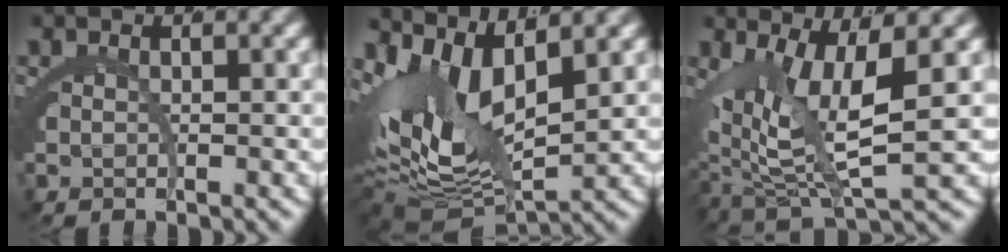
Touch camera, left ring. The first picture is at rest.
{"total": 9.7, "force": [-1.3, 6.0, 7.5], "torque": [-0.138, -0.029, -0.010]}
{"total": 6.1, "force": [0.1, 1.9, 5.7], "torque": [-0.093, -0.016, 0.007]}